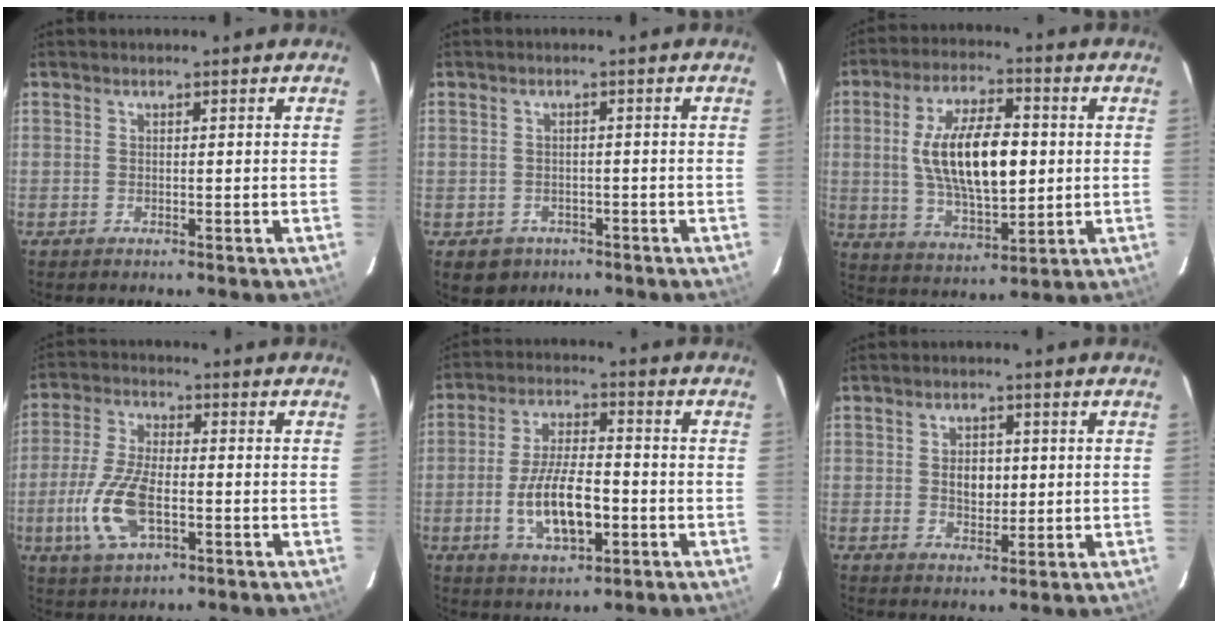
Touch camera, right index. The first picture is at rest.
{"total": 4.9, "force": [-2.3, 4.2, 1.3], "torque": [-0.028, 0.005, -0.022]}
{"total": 15.9, "force": [1.2, 6.8, 14.3], "torque": [-0.263, 0.006, 0.031]}
{"total": 11.7, "force": [-3.3, 5.2, 9.9], "torque": [-0.220, -0.003, -0.061]}
{"total": 11.9, "force": [-3.2, 4.8, 10.4], "torque": [-0.206, -0.005, -0.050]}
{"total": 4.5, "force": [0.3, 3.2, 3.1], "torque": [-0.050, 0.005, 0.008]}